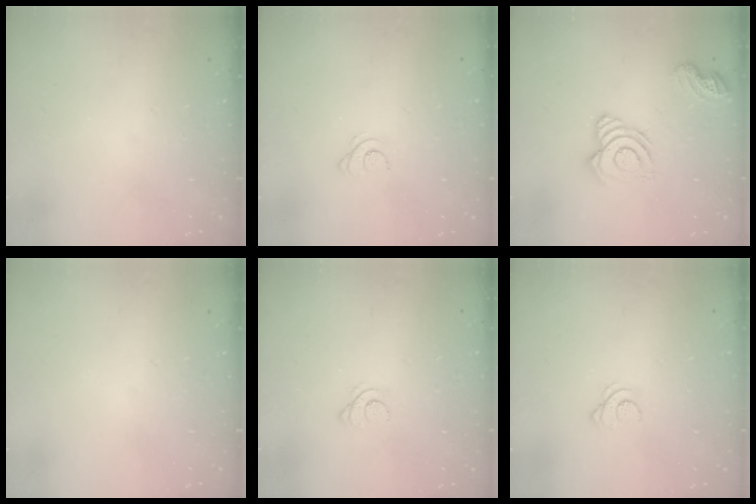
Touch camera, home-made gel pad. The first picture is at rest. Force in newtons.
{"total": 3.5, "press": 3.4, "slide": 0.4}
{"total": 12.6, "press": 12.5, "slide": 1.4}
{"total": 0.0}
{"total": 1.5, "press": 1.5, "slide": 0.2}
{"total": 2.1, "press": 2.1, "slide": 0.3}